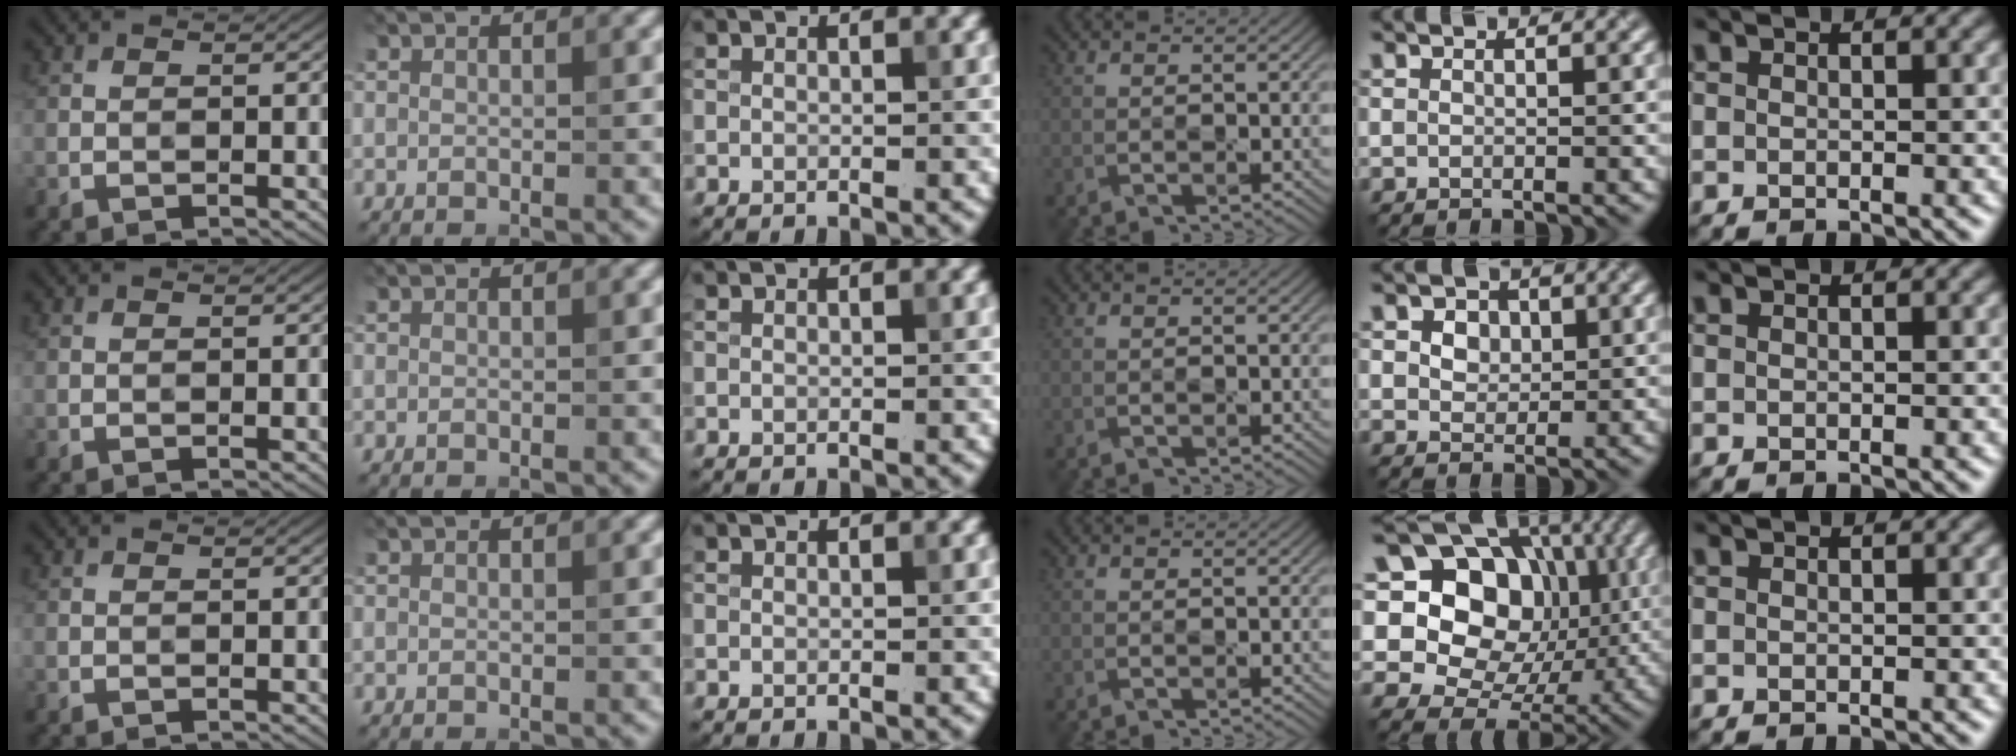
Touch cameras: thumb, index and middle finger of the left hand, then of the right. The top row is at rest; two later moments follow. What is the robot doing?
{"motion": "press", "object": "mouse"}